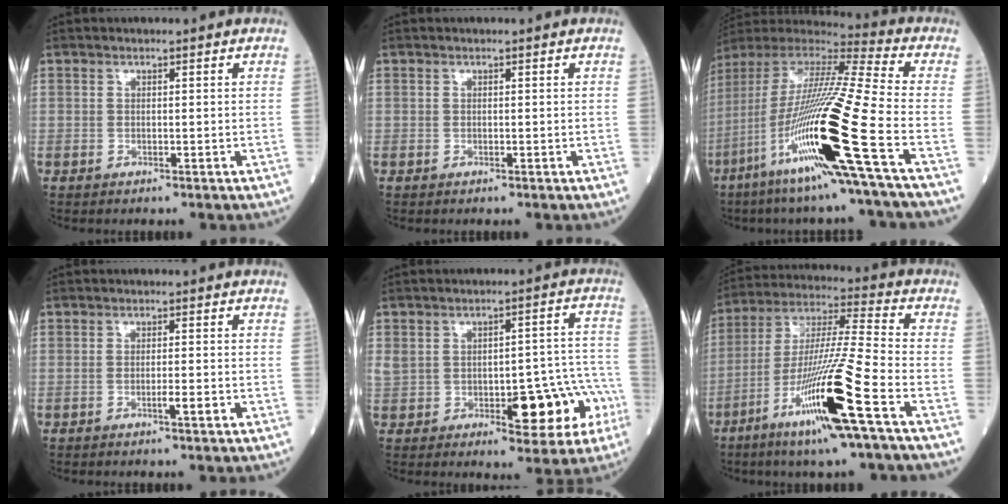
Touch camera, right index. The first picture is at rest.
{"total": 0.0}
{"total": 24.7, "force": [-9.2, -0.7, 22.9], "torque": [-0.456, -0.048, -0.180]}
{"total": 1.8, "force": [-0.7, 0.0, 1.7], "torque": [-0.030, -0.002, -0.010]}
{"total": 13.1, "force": [-2.8, 6.1, 11.2], "torque": [-0.134, 0.044, -0.015]}
{"total": 17.7, "force": [-7.8, -0.8, 15.8], "torque": [-0.325, -0.029, -0.146]}